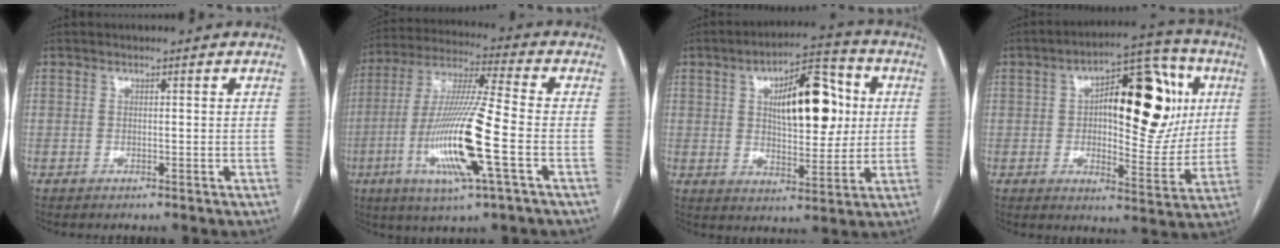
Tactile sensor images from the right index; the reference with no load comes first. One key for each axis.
{"total": 17.1, "fx": -5.0, "fy": 0.5, "fz": 16.3, "tx": -0.335, "ty": -0.017, "tz": -0.095}
{"total": 14.4, "fx": 3.2, "fy": 5.6, "fz": 12.9, "tx": -0.195, "ty": 0.023, "tz": 0.051}
{"total": 19.0, "fx": 3.7, "fy": 7.4, "fz": 17.1, "tx": -0.234, "ty": 0.035, "tz": 0.057}